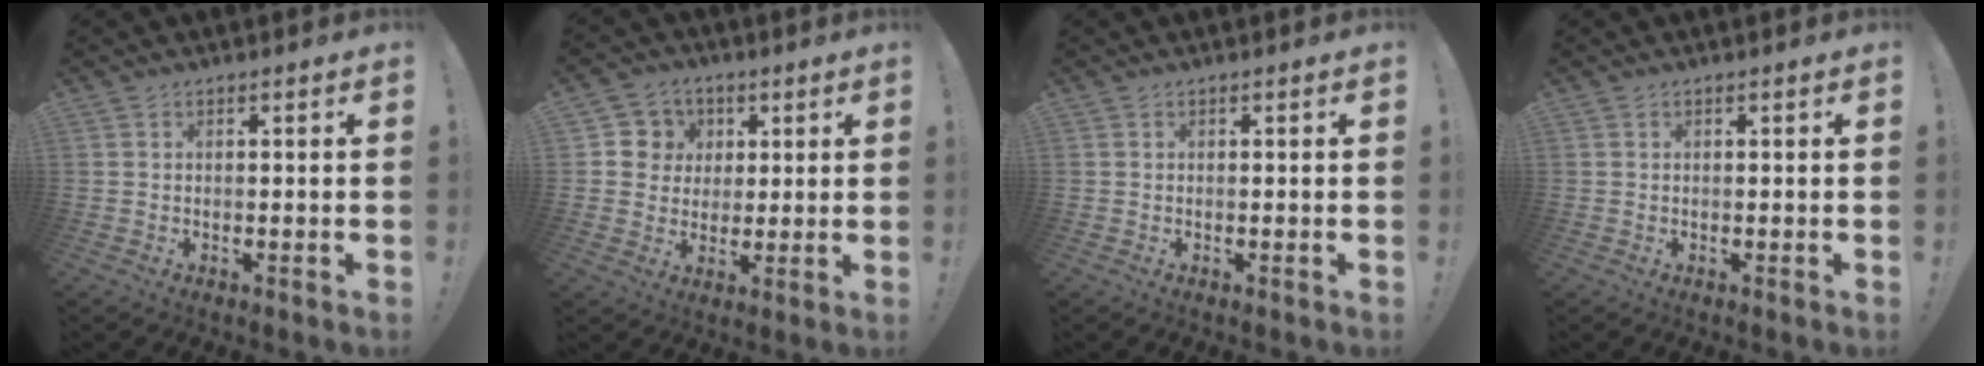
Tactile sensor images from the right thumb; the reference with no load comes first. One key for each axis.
{"total": 8.3, "fx": 1.4, "fy": 8.1, "fz": 1.0, "tx": -0.004, "ty": -0.010, "tz": 0.032}
{"total": 0.0}
{"total": 0.0}